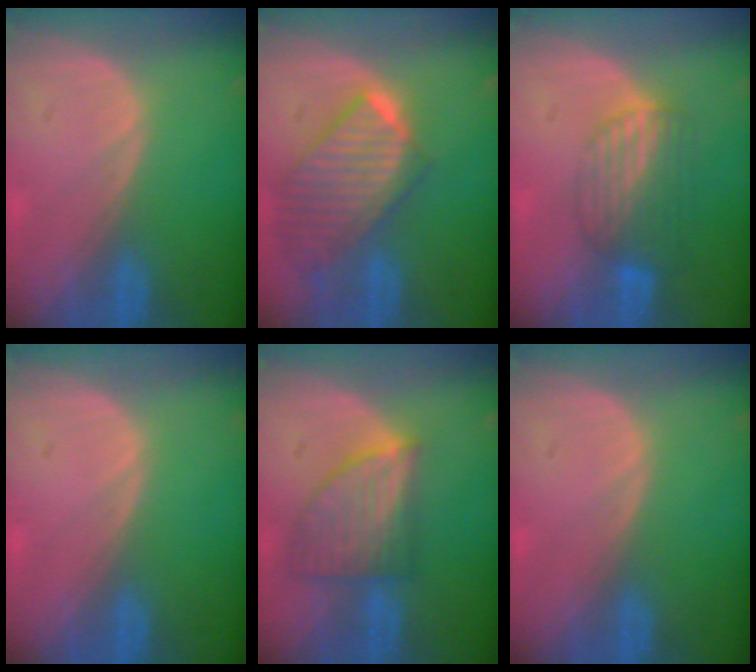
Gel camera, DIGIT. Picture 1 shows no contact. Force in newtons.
{"total": 9.9, "press": 8.6, "slide": 4.8}
{"total": 6.8, "press": 6.0, "slide": 3.2}
{"total": 0.0}
{"total": 7.4, "press": 6.8, "slide": 2.9}
{"total": 0.0}